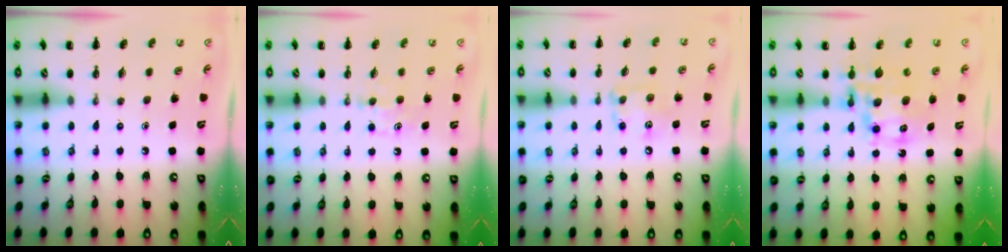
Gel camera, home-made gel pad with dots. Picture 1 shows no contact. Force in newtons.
{"total": 4.6, "press": 4.4, "slide": 1.3}
{"total": 8.8, "press": 8.8, "slide": 0.4}
{"total": 12.9, "press": 12.6, "slide": 3.0}